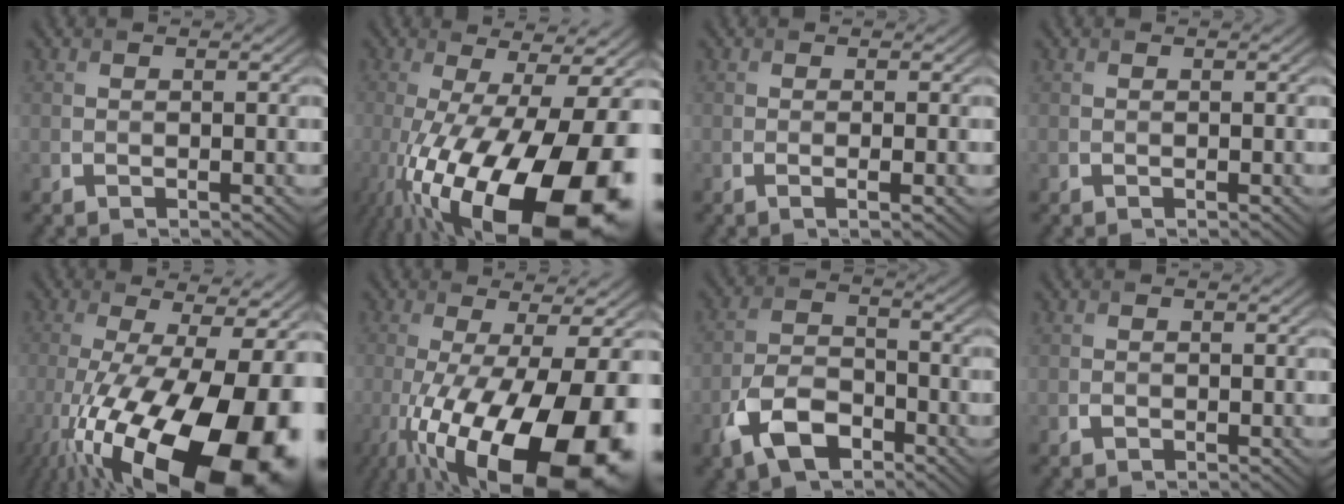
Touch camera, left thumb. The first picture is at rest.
{"total": 21.2, "force": [-8.5, 7.2, 18.0], "torque": [-0.280, -0.048, -0.122]}
{"total": 1.7, "force": [-0.2, 0.4, 1.6], "torque": [-0.025, -0.001, -0.007]}
{"total": 0.0}
{"total": 21.8, "force": [-9.7, 7.3, 18.1], "torque": [-0.283, -0.057, -0.138]}
{"total": 19.3, "force": [-7.5, 6.2, 16.7], "torque": [-0.275, -0.038, -0.110]}
{"total": 7.5, "force": [-4.5, 4.0, 4.5], "torque": [-0.092, -0.001, -0.097]}
{"total": 0.6, "force": [-0.3, 0.4, 0.3], "torque": [-0.006, -0.001, -0.003]}